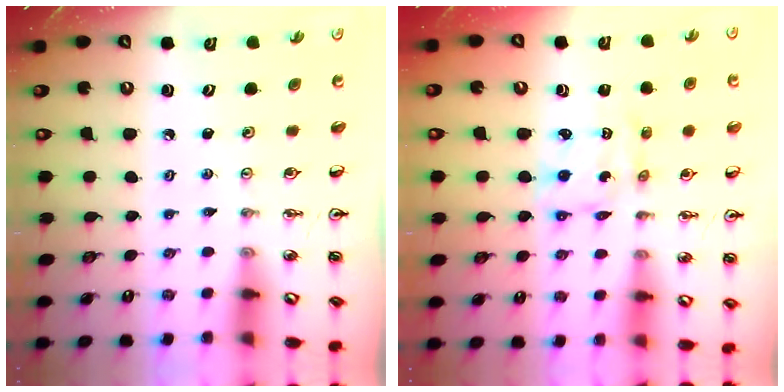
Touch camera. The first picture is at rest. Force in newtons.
{"total": 4.3, "press": 4.3, "slide": 0.2}